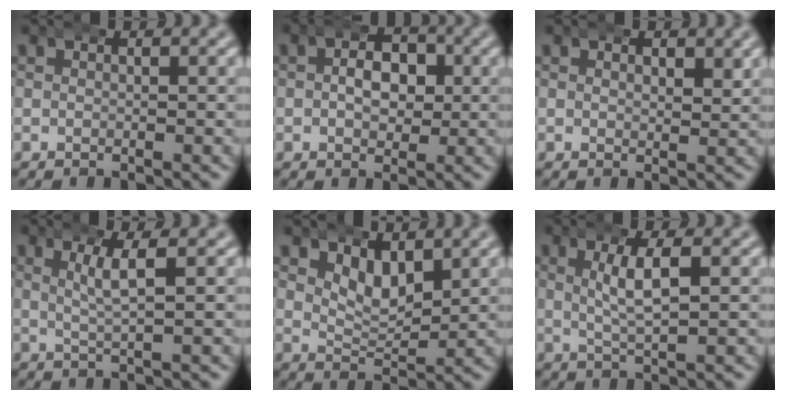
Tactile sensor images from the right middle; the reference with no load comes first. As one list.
[{"total": 3.8, "force": [0.1, 2.5, 2.8], "torque": [-0.029, 0.001, -0.002]}, {"total": 1.2, "force": [0.8, 0.6, 0.7], "torque": [-0.012, -0.006, 0.014]}, {"total": 2.3, "force": [0.9, -0.4, 2.0], "torque": [-0.038, 0.000, 0.020]}, {"total": 3.2, "force": [2.2, 1.4, 1.9], "torque": [-0.033, -0.016, 0.043]}, {"total": 3.0, "force": [0.7, 0.2, 2.9], "torque": [-0.055, 0.001, 0.016]}]